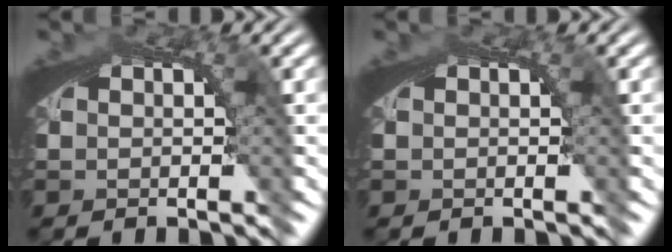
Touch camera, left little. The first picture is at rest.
{"total": 0.0}